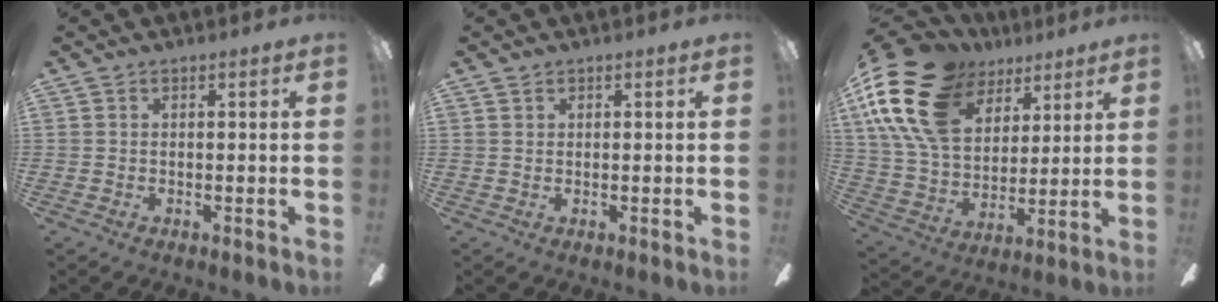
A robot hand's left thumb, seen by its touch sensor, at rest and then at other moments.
{"total": 0.7, "force": [0.5, 0.5, 0.2], "torque": [-0.004, 0.003, 0.010]}
{"total": 22.3, "force": [11.3, 14.3, 12.9], "torque": [-0.279, -0.042, 0.205]}